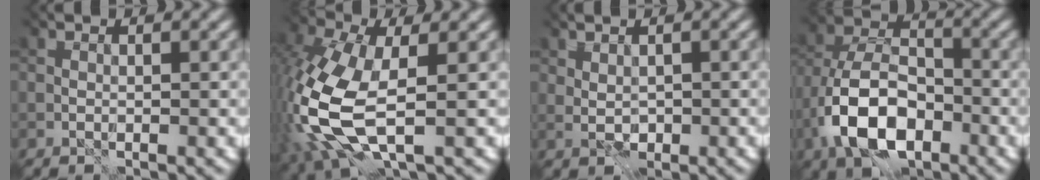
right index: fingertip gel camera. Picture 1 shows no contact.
{"total": 10.6, "force": [-1.6, 5.7, 8.8], "torque": [-0.238, -0.018, -0.035]}
{"total": 0.7, "force": [0.5, 0.3, 0.3], "torque": [-0.006, 0.000, 0.013]}
{"total": 9.1, "force": [-3.7, 5.5, 6.3], "torque": [-0.129, 0.002, -0.079]}